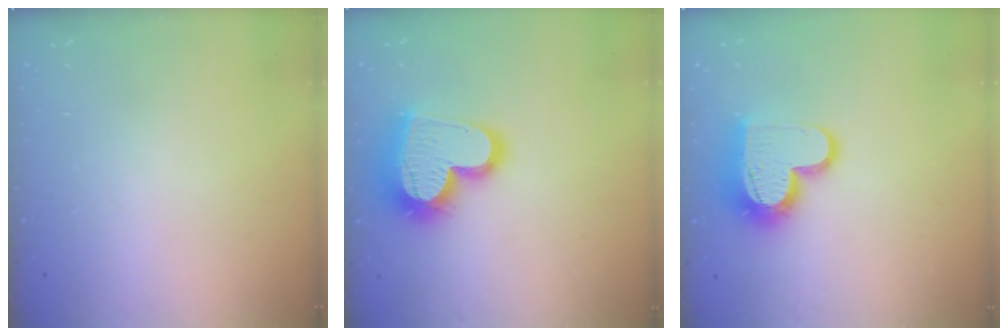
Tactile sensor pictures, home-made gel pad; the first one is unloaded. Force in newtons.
{"total": 21.2, "press": 21.1, "slide": 1.9}
{"total": 14.7, "press": 14.6, "slide": 1.1}